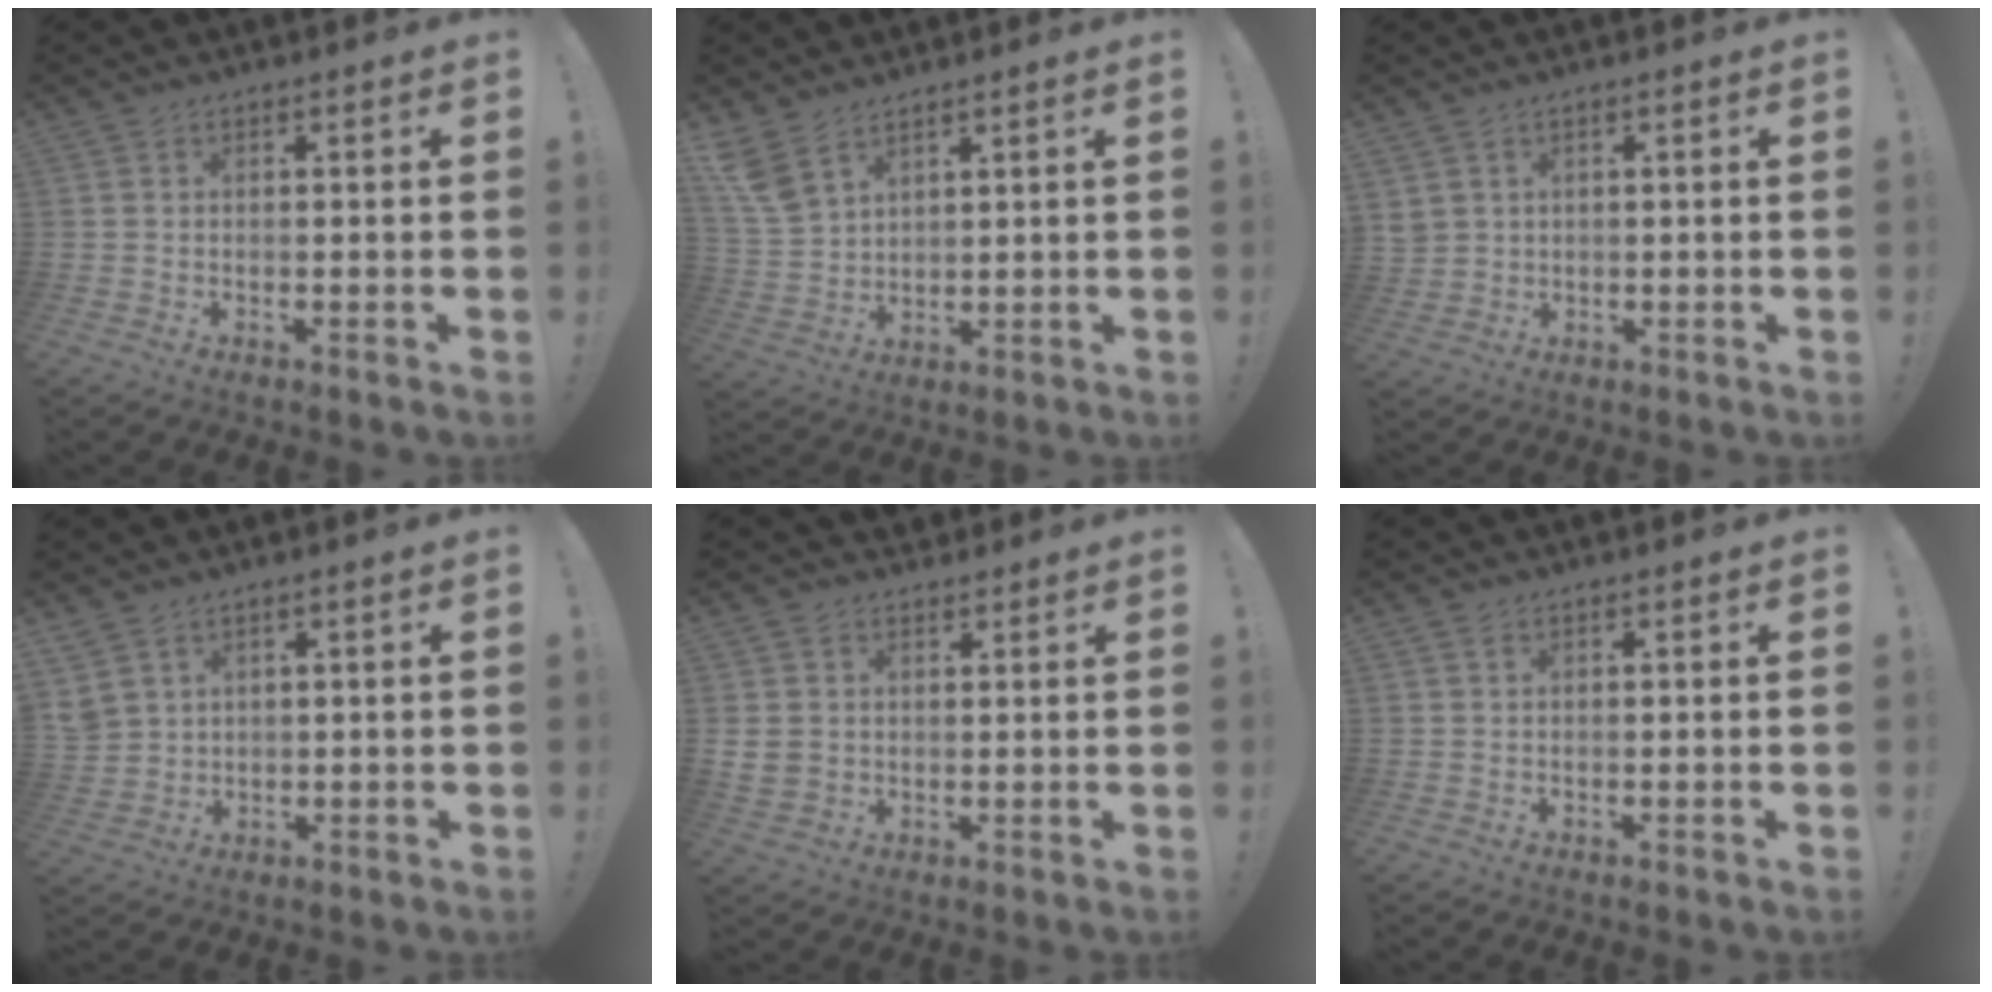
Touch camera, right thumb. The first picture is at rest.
{"total": 8.1, "force": [5.9, 4.0, 3.9], "torque": [-0.088, -0.028, 0.118]}
{"total": 3.2, "force": [1.8, 2.3, 1.2], "torque": [-0.026, -0.006, 0.038]}
{"total": 5.2, "force": [3.7, 3.2, 1.7], "torque": [-0.050, -0.015, 0.077]}
{"total": 5.6, "force": [2.9, 4.5, 1.6], "torque": [-0.026, -0.012, 0.061]}
{"total": 1.0, "force": [0.6, 0.4, 0.5], "torque": [-0.010, -0.001, 0.012]}